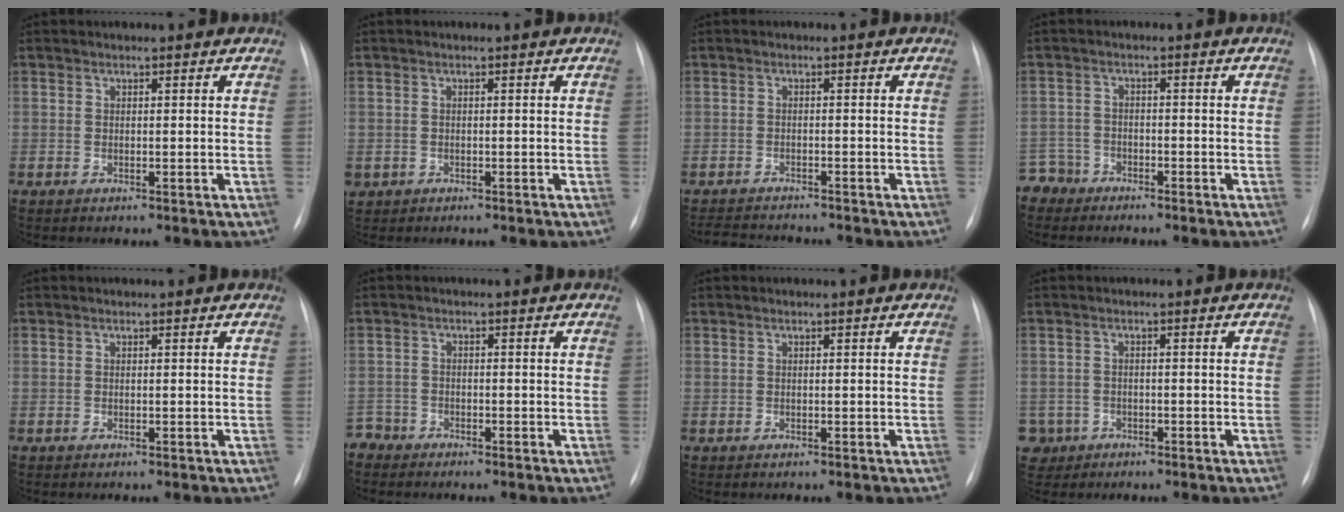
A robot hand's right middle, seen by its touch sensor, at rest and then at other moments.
{"total": 1.4, "force": [-0.5, 1.3, 0.3], "torque": [-0.010, 0.003, -0.001]}
{"total": 6.4, "force": [-6.2, 0.8, 1.6], "torque": [-0.025, -0.008, -0.095]}
{"total": 3.9, "force": [-3.3, 1.9, -1.0], "torque": [0.018, 0.001, -0.068]}
{"total": 0.0}
{"total": 2.7, "force": [-2.4, 1.1, -0.8], "torque": [0.011, 0.000, -0.049]}
{"total": 0.0}
{"total": 4.2, "force": [-2.1, 3.6, -0.3], "torque": [0.002, 0.009, -0.036]}